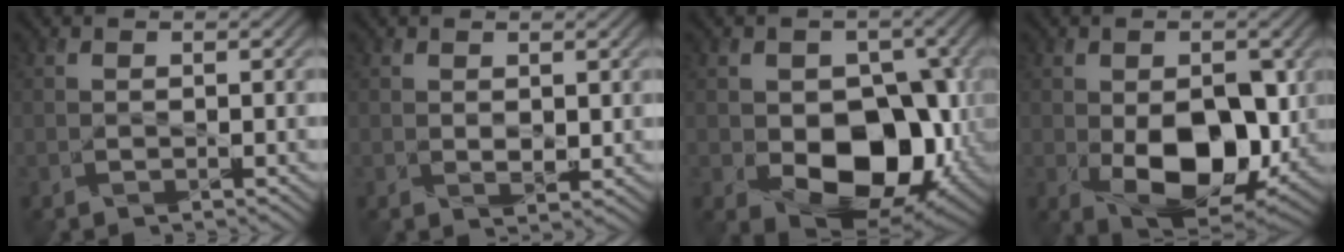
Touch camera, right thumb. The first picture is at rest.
{"total": 1.7, "force": [0.6, 1.0, 1.2], "torque": [-0.028, -0.005, 0.015]}
{"total": 13.0, "force": [-2.9, 8.8, 9.2], "torque": [-0.120, -0.018, -0.042]}
{"total": 12.0, "force": [-1.9, 7.2, 9.4], "torque": [-0.155, -0.029, -0.018]}